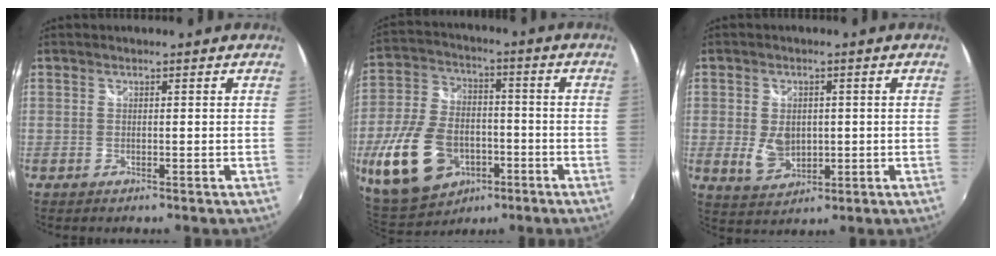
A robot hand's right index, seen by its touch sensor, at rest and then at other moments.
{"total": 18.8, "force": [-7.2, 12.1, 12.4], "torque": [-0.292, -0.005, -0.110]}
{"total": 6.2, "force": [-0.3, 4.4, 4.4], "torque": [-0.085, -0.005, 0.003]}